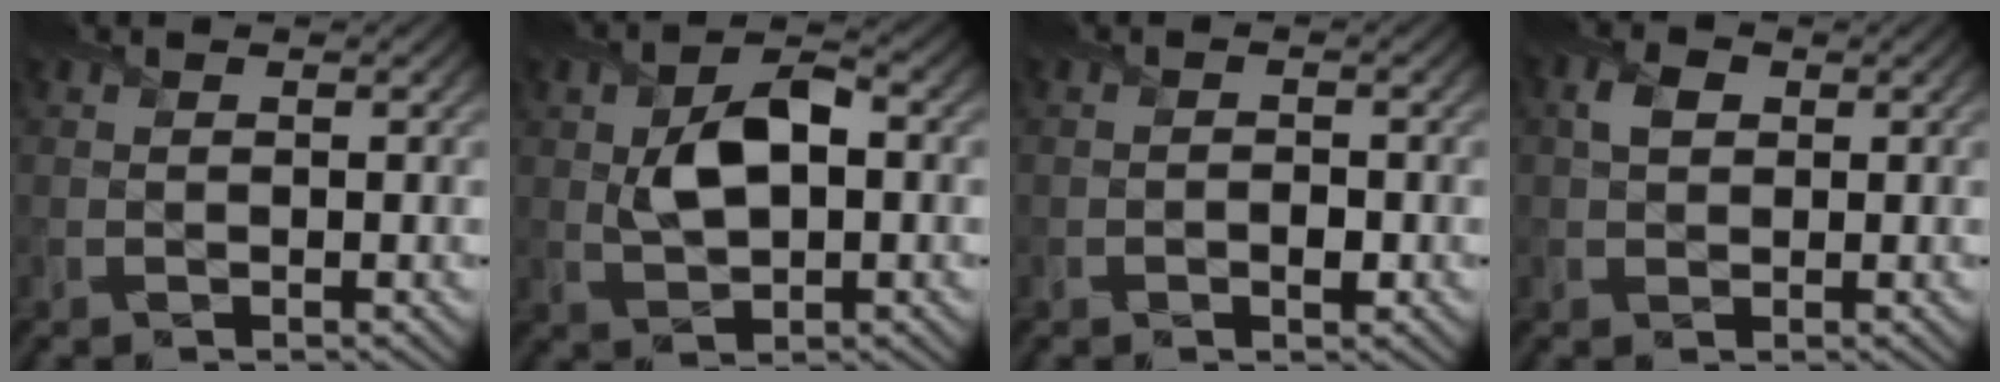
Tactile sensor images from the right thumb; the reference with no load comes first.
{"total": 6.3, "force": [0.8, 3.7, 5.1], "torque": [-0.100, 0.005, 0.015]}
{"total": 1.5, "force": [-0.7, 0.9, 1.0], "torque": [-0.013, -0.003, -0.013]}
{"total": 2.4, "force": [0.8, 1.8, 1.4], "torque": [-0.034, 0.007, 0.010]}